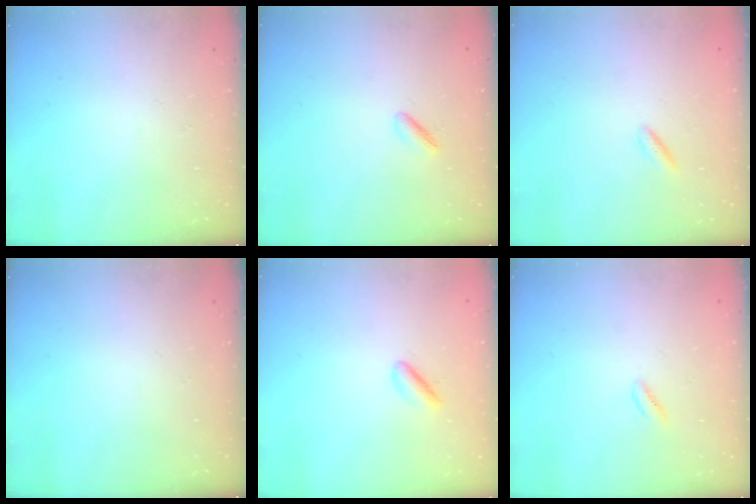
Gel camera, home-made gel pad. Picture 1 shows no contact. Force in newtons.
{"total": 2.1, "press": 1.9, "slide": 0.7}
{"total": 1.8, "press": 1.6, "slide": 0.8}
{"total": 0.0}
{"total": 2.9, "press": 2.6, "slide": 1.2}
{"total": 1.9, "press": 1.7, "slide": 0.8}